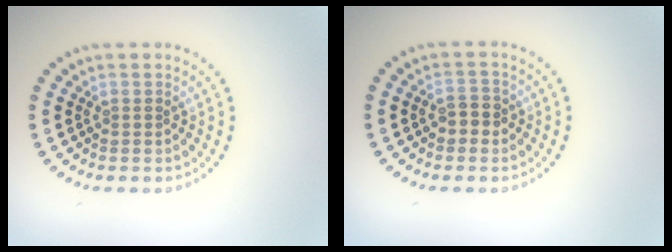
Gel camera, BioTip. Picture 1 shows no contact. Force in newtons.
{"total": 1.9, "press": 1.8, "slide": 0.5}